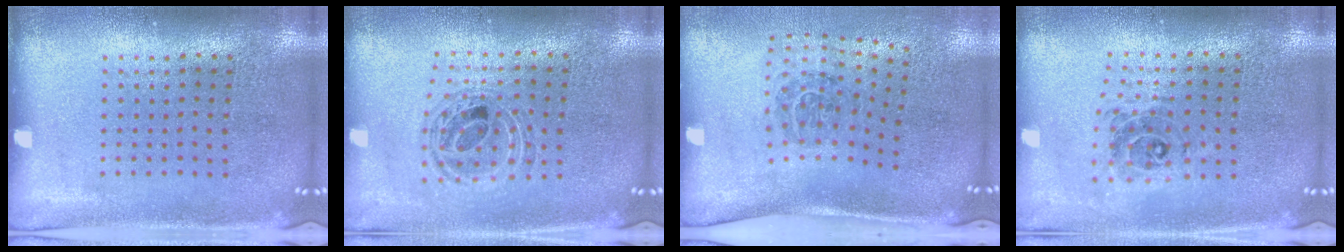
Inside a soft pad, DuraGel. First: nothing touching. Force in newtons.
{"total": 0.9, "press": 0.9, "slide": 0.2}
{"total": 1.7, "press": 1.1, "slide": 1.4}
{"total": 0.7, "press": 0.7, "slide": 0.1}